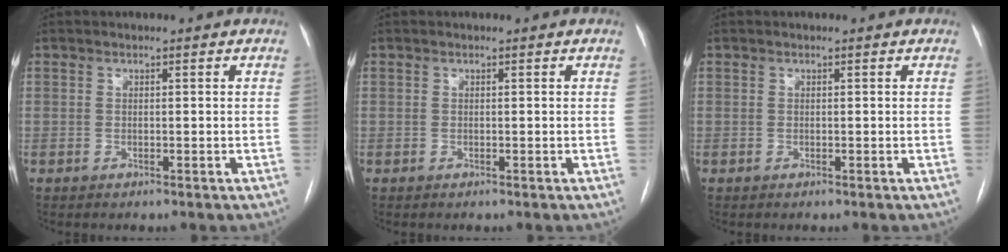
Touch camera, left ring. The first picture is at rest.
{"total": 0.0}
{"total": 0.0}